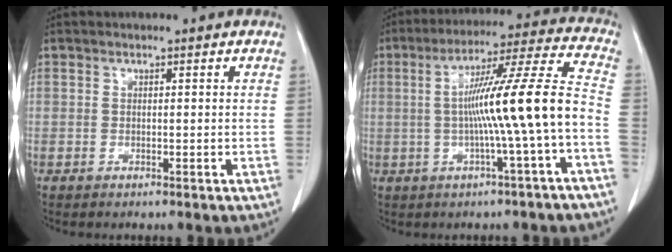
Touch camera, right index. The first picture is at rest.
{"total": 14.0, "force": [-2.0, -1.2, 13.8], "torque": [-0.224, 0.021, -0.034]}